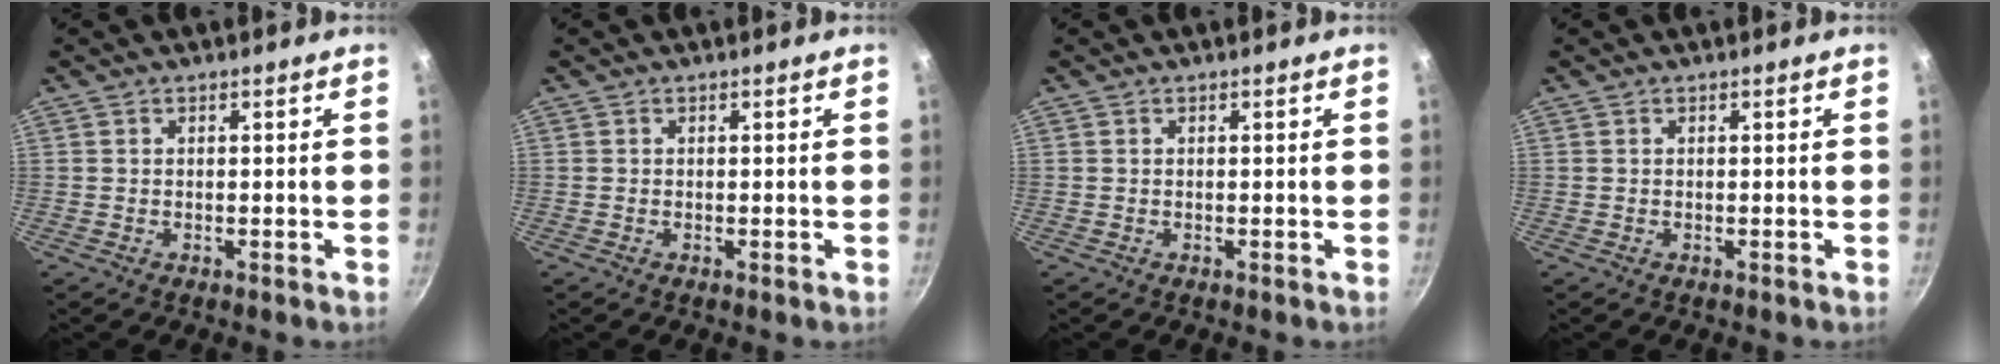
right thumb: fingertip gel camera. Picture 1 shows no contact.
{"total": 0.0}
{"total": 0.0}
{"total": 0.0}